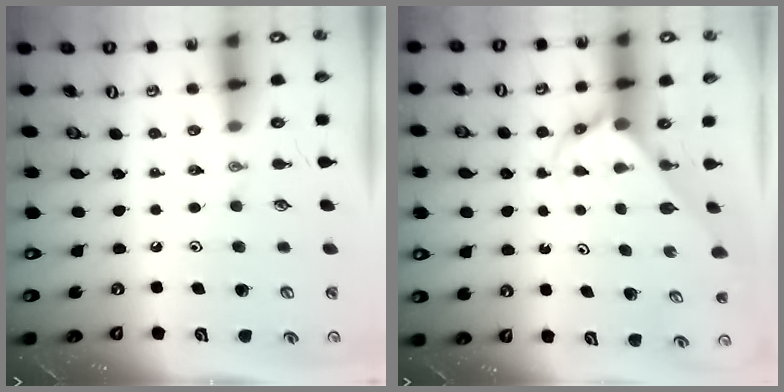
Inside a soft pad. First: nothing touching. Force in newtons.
{"total": 2.7, "press": 2.7, "slide": 0.2}